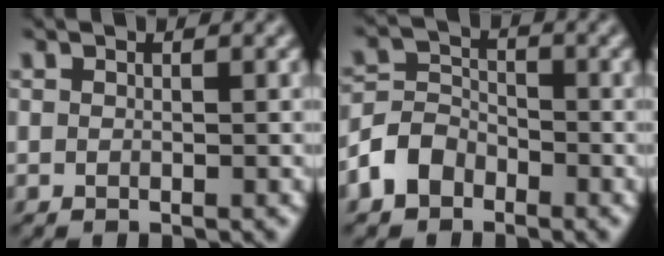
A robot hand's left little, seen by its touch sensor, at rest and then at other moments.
{"total": 3.7, "force": [-2.3, 2.5, 1.2], "torque": [-0.030, 0.008, -0.052]}